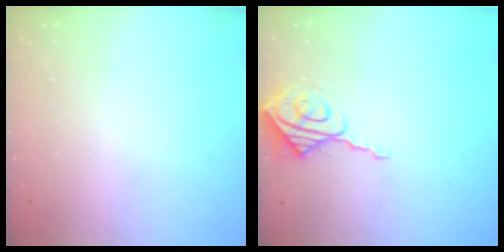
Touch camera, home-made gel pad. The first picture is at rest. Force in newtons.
{"total": 8.8, "press": 8.8, "slide": 0.6}